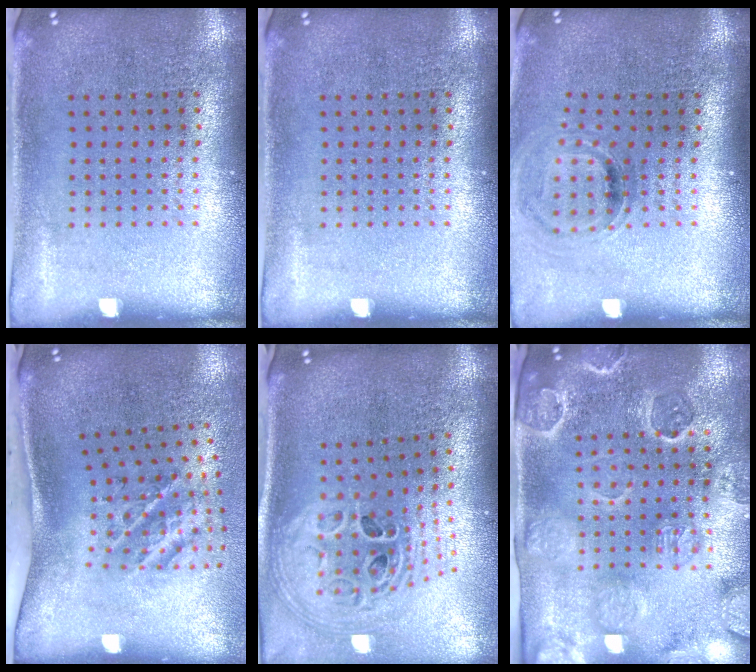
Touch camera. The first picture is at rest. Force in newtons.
{"total": 0.0}
{"total": 1.0, "press": 0.9, "slide": 0.4}
{"total": 2.2, "press": 1.2, "slide": 1.8}
{"total": 2.5, "press": 1.8, "slide": 1.7}
{"total": 3.2, "press": 3.1, "slide": 0.6}